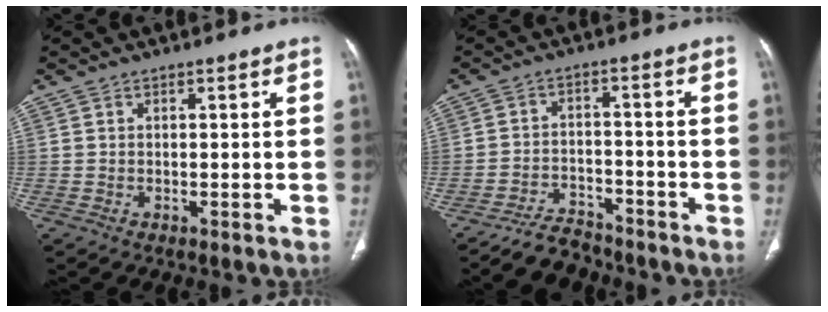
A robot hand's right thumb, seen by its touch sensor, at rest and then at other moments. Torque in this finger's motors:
{"motor_torque": [2.19, -0.23, 0.12, -1.15, -0.04]}